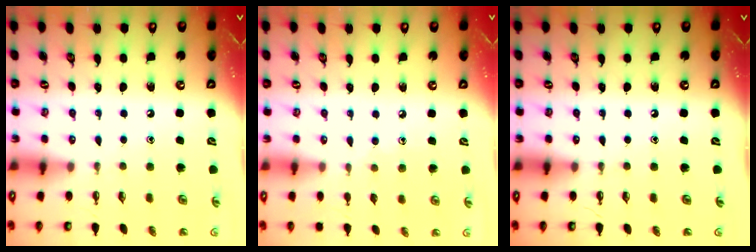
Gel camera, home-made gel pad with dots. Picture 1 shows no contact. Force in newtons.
{"total": 5.3, "press": 5.3, "slide": 0.5}
{"total": 0.0}